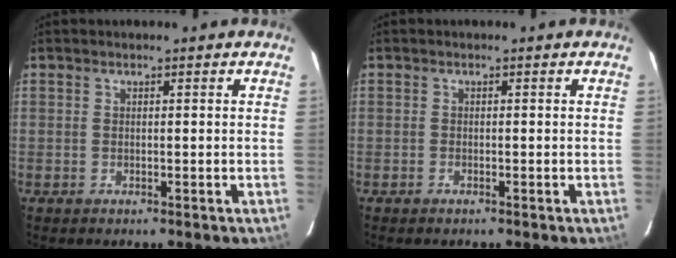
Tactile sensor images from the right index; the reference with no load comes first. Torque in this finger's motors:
{"motor_torque": [-0.01, 0.04, 0.01, -0.01]}